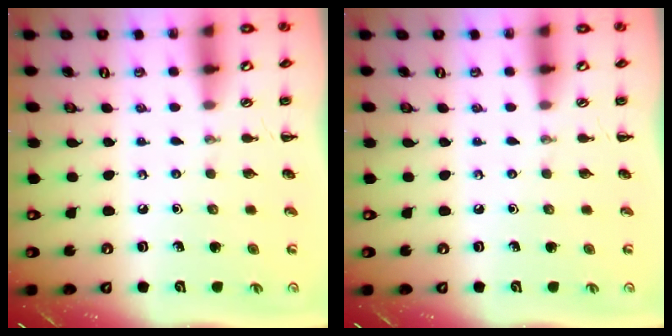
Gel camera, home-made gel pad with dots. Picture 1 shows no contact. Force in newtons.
{"total": 0.0}